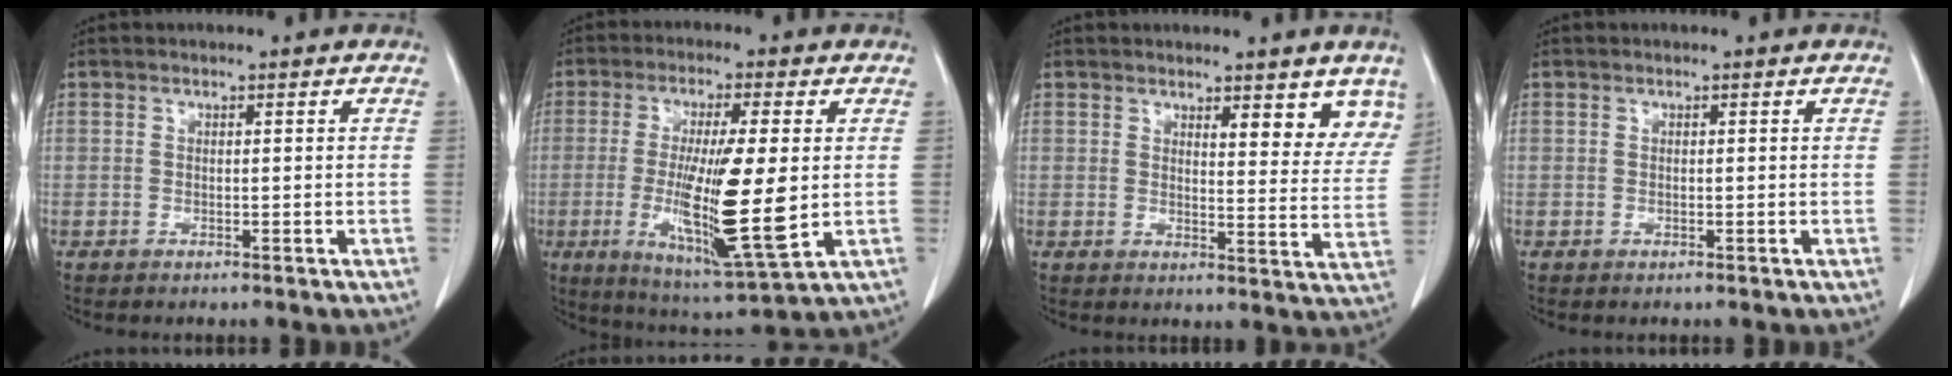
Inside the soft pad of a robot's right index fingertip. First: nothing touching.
{"total": 15.6, "force": [-1.3, 1.6, 15.4], "torque": [-0.283, -0.027, -0.016]}
{"total": 7.1, "force": [5.6, 1.9, 4.0], "torque": [-0.031, -0.023, 0.056]}
{"total": 0.0}